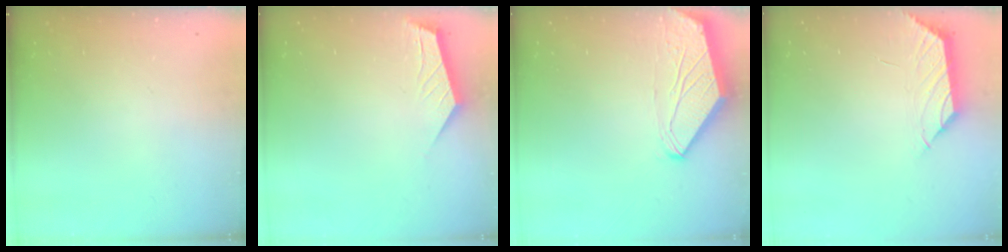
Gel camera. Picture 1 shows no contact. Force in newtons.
{"total": 1.6, "press": 1.6, "slide": 0.2}
{"total": 0.0}
{"total": 0.9, "press": 0.7, "slide": 0.5}